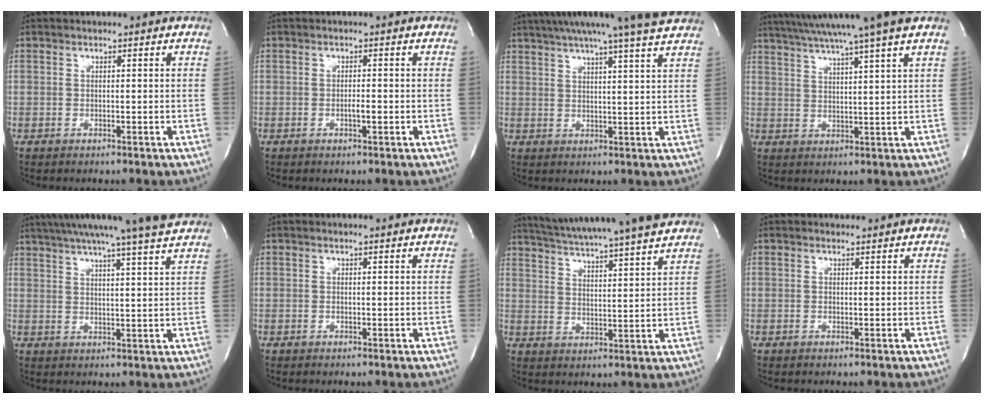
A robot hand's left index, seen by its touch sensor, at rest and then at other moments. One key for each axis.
{"total": 1.3, "fx": -0.6, "fy": 0.2, "fz": 1.1, "tx": -0.022, "ty": -0.001, "tz": -0.011}
{"total": 16.4, "fx": 14.3, "fy": -1.1, "fz": 8.1, "tx": -0.139, "ty": -0.003, "tz": 0.187}
{"total": 15.0, "fx": 12.2, "fy": -1.7, "fz": 8.5, "tx": -0.150, "ty": 0.007, "tz": 0.170}
{"total": 17.6, "fx": 15.5, "fy": -1.1, "fz": 8.3, "tx": -0.143, "ty": -0.010, "tz": 0.208}
{"total": 1.3, "fx": 1.2, "fy": 0.1, "fz": 0.5, "tx": -0.014, "ty": 0.006, "tz": 0.010}
{"total": 19.6, "fx": 17.8, "fy": -0.6, "fz": 8.1, "tx": -0.140, "ty": -0.015, "tz": 0.253}
{"total": 0.7, "fx": 0.6, "fy": 0.2, "fz": -0.2, "tx": -0.009, "ty": -0.001, "tz": 0.010}